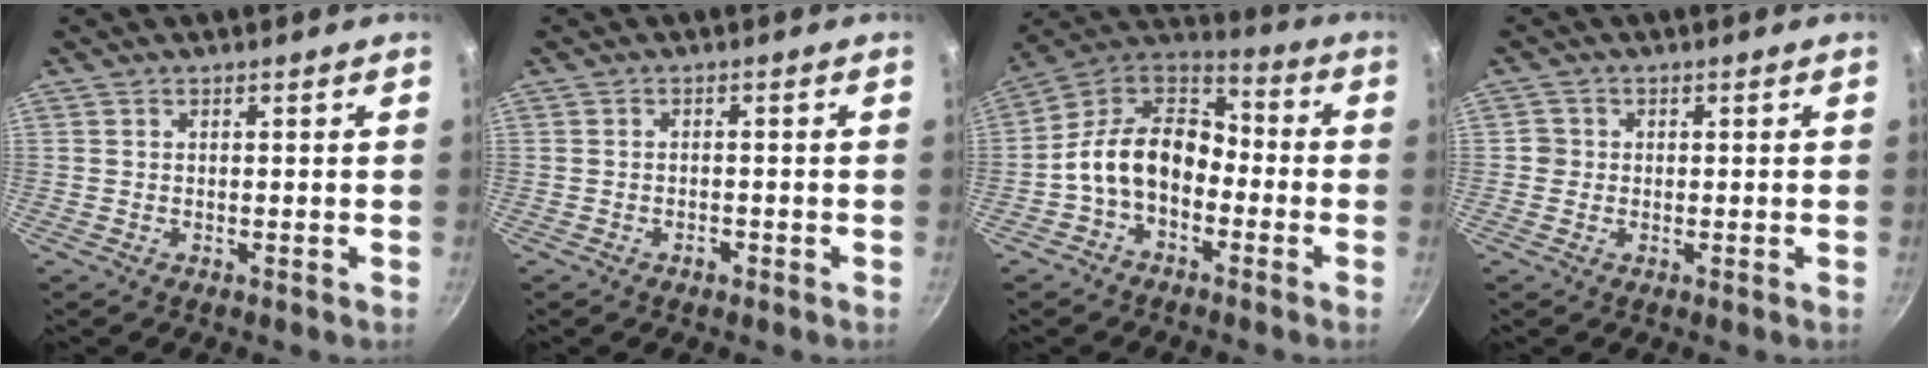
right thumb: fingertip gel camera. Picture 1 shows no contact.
{"total": 1.4, "force": [-0.9, 0.8, 0.7], "torque": [-0.011, 0.008, -0.013]}
{"total": 14.2, "force": [-3.7, 9.9, 9.5], "torque": [-0.136, 0.059, -0.093]}
{"total": 1.9, "force": [-0.2, 1.8, 0.3], "torque": [0.004, 0.006, -0.006]}